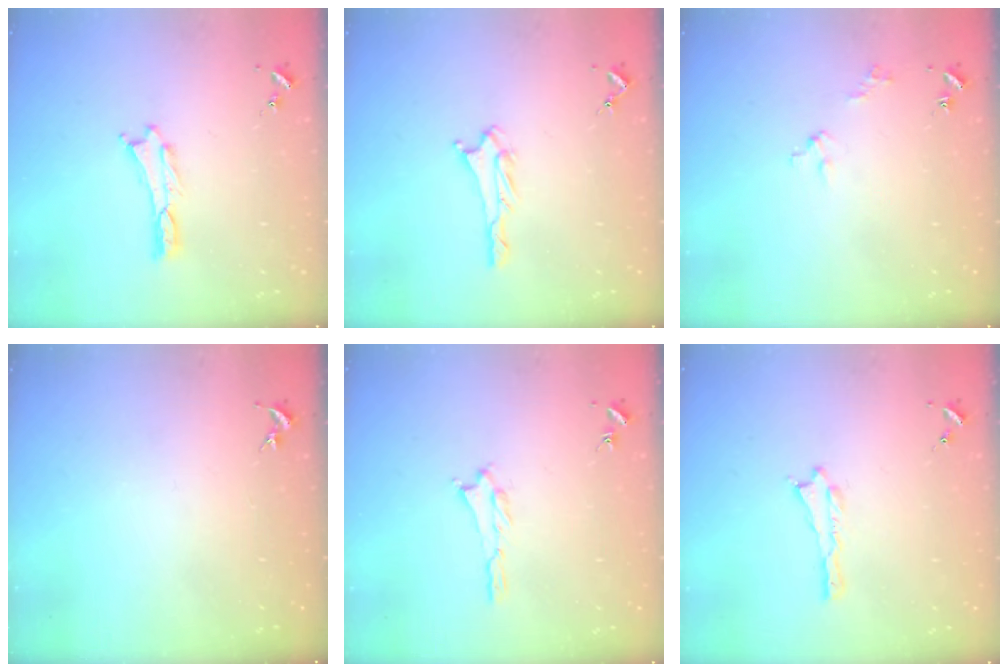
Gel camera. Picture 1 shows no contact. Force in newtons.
{"total": 2.1, "press": 2.1, "slide": 0.3}
{"total": 2.1, "press": 2.1, "slide": 0.2}
{"total": 0.0}
{"total": 0.0}
{"total": 0.0}